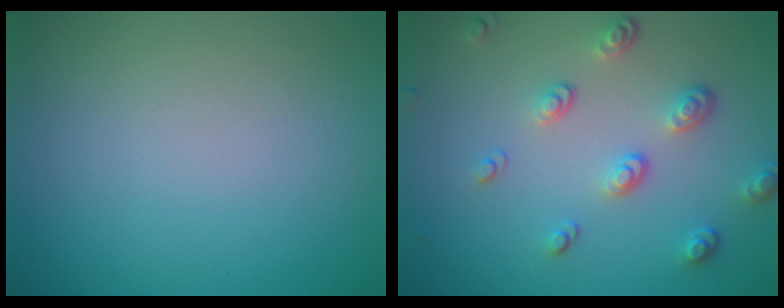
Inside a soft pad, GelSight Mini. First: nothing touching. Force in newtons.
{"total": 3.4, "press": 2.6, "slide": 2.1}